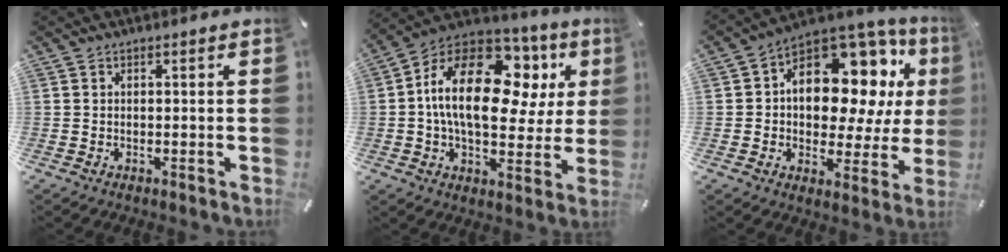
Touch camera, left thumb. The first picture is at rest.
{"total": 22.3, "force": [5.9, 12.6, 17.5], "torque": [-0.316, -0.022, 0.096]}
{"total": 15.6, "force": [4.9, 10.6, 10.4], "torque": [-0.146, -0.046, 0.086]}